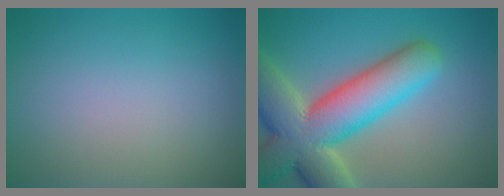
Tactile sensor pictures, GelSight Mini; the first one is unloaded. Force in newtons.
{"total": 12.3, "press": 12.2, "slide": 1.0}